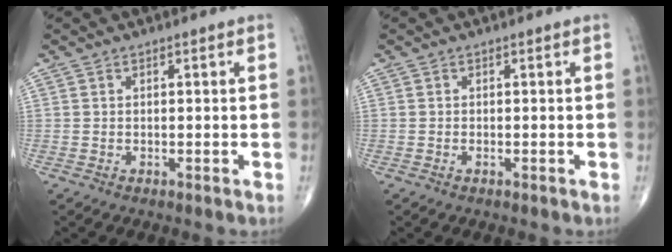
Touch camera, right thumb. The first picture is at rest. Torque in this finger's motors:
{"motor_torque": [0.16, 0.05, -0.09, -0.16, -0.01]}